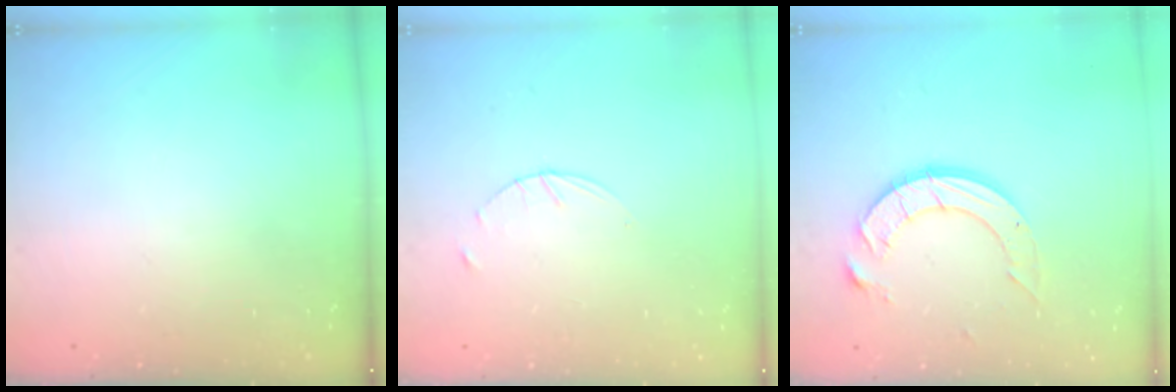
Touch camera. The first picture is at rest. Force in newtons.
{"total": 1.6, "press": 1.6, "slide": 0.2}
{"total": 10.8, "press": 10.8, "slide": 0.7}